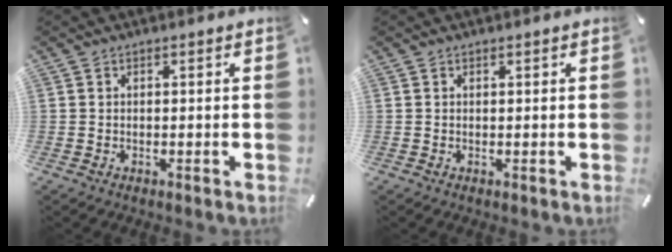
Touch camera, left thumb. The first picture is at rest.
{"total": 0.0}